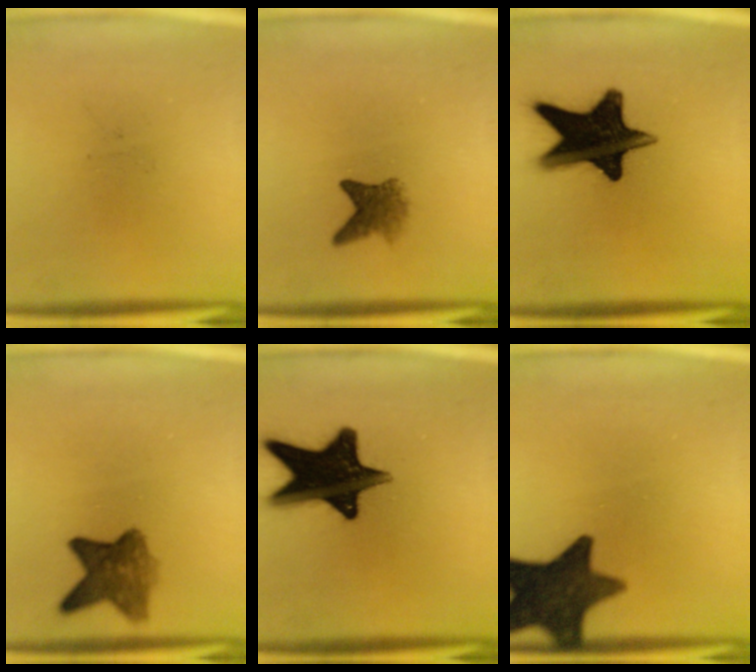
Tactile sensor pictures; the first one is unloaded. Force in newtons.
{"total": 3.4}
{"total": 18.2}
{"total": 6.7}
{"total": 18.4}
{"total": 14.3}